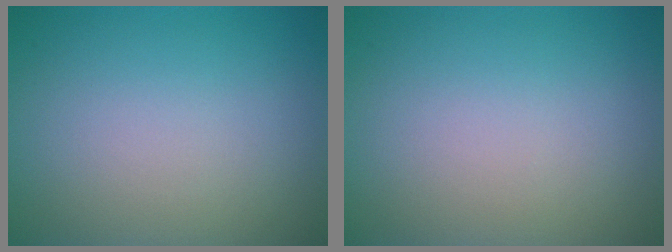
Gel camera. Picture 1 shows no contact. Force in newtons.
{"total": 0.0}